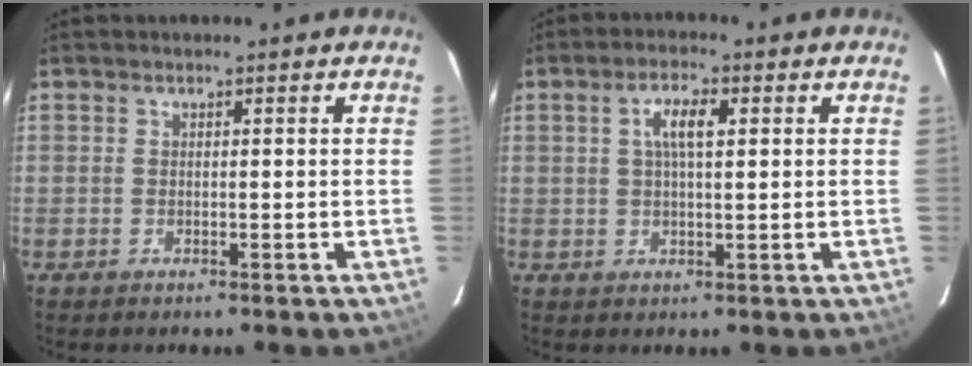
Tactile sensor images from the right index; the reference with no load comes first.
{"total": 4.7, "force": [1.3, 1.4, 4.2], "torque": [-0.078, 0.010, 0.024]}